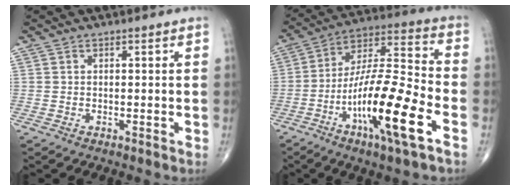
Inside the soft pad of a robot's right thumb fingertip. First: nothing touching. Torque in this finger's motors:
{"motor_torque": [2.49, 2.51, 1.61, -1.16, 0.63]}